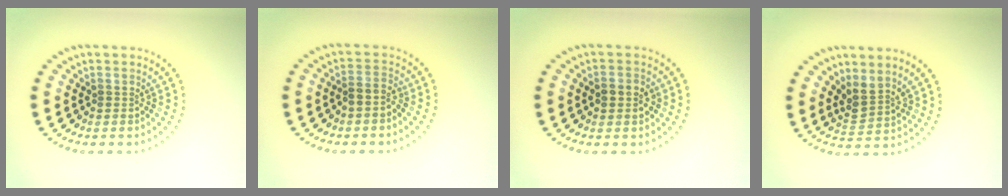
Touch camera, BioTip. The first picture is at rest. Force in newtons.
{"total": 1.3, "press": 1.0, "slide": 0.8}
{"total": 2.5, "press": 2.5, "slide": 0.2}
{"total": 2.5, "press": 1.9, "slide": 1.6}